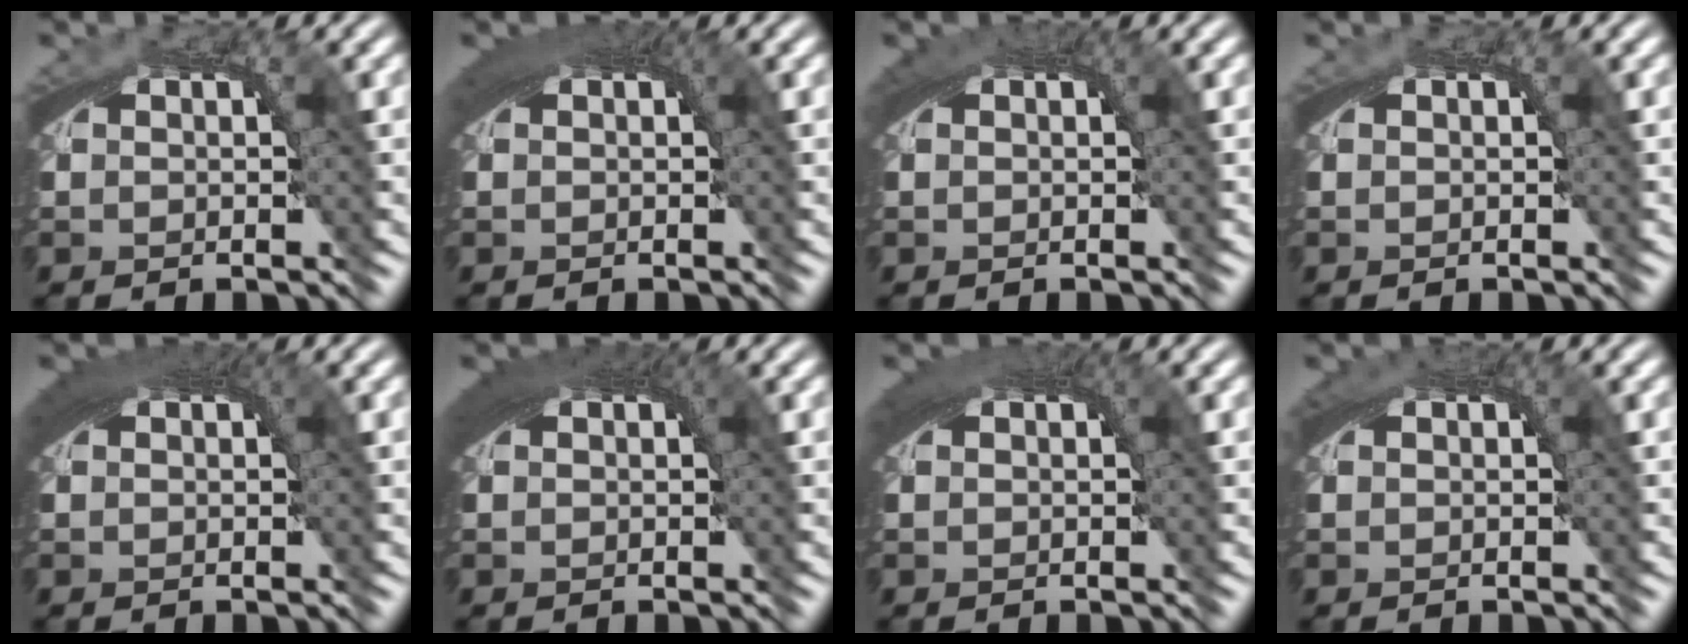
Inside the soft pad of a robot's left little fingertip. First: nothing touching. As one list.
[{"total": 2.7, "force": [1.1, 0.7, 2.4], "torque": [-0.029, 0.010, 0.015]}, {"total": 1.6, "force": [0.7, 0.2, 1.5], "torque": [-0.019, 0.005, 0.011]}, {"total": 0.0}, {"total": 3.4, "force": [1.3, 1.0, 2.9], "torque": [-0.038, 0.012, 0.016]}, {"total": 3.8, "force": [1.3, 1.3, 3.4], "torque": [-0.045, 0.013, 0.016]}, {"total": 2.6, "force": [1.0, 0.7, 2.3], "torque": [-0.028, 0.009, 0.014]}, {"total": 1.3, "force": [0.5, 0.1, 1.2], "torque": [-0.016, 0.004, 0.009]}]